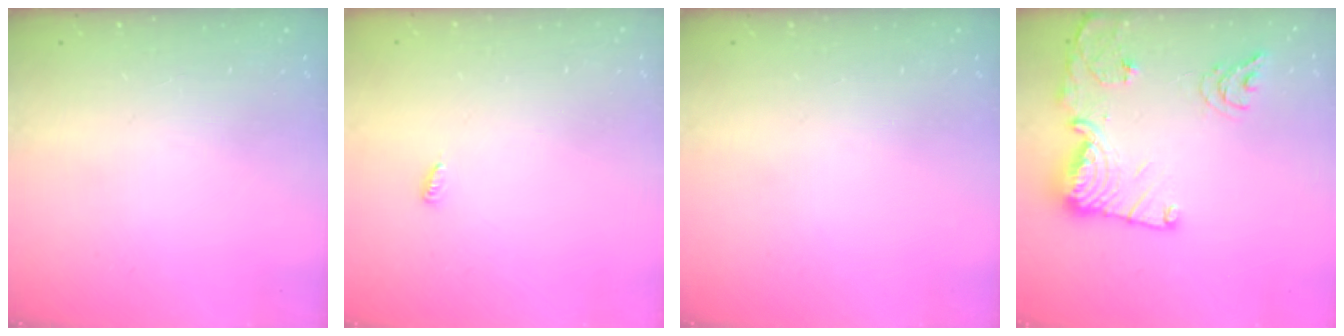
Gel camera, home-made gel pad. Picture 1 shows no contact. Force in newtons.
{"total": 3.2, "press": 3.2, "slide": 0.5}
{"total": 0.0}
{"total": 16.5, "press": 16.5, "slide": 1.7}